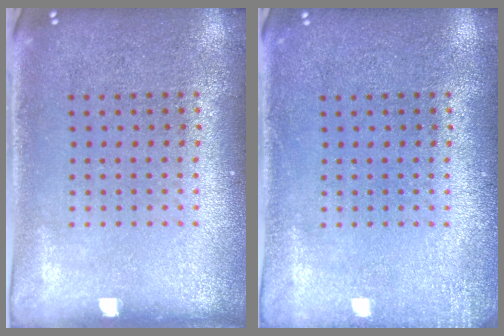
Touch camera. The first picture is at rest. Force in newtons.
{"total": 1.4, "press": 1.4, "slide": 0.2}